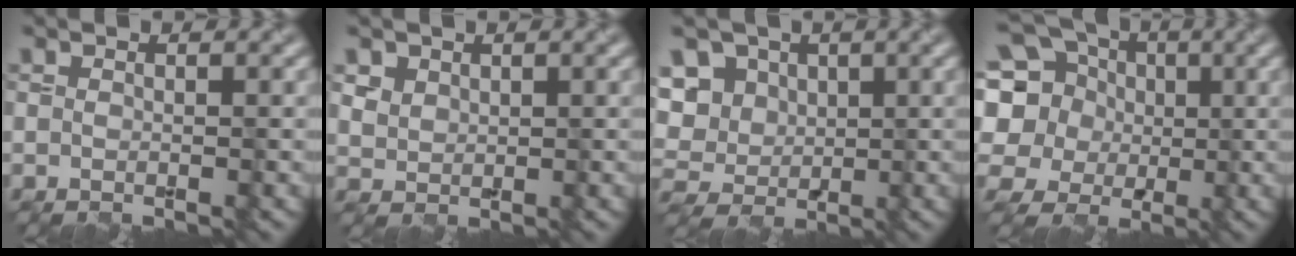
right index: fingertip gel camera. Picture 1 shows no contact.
{"total": 2.1, "force": [1.3, 1.5, 0.6], "torque": [-0.018, -0.007, 0.039]}
{"total": 8.0, "force": [2.4, 6.7, 3.7], "torque": [-0.072, 0.019, 0.027]}
{"total": 13.1, "force": [3.4, 11.2, 5.9], "torque": [-0.169, 0.032, 0.034]}